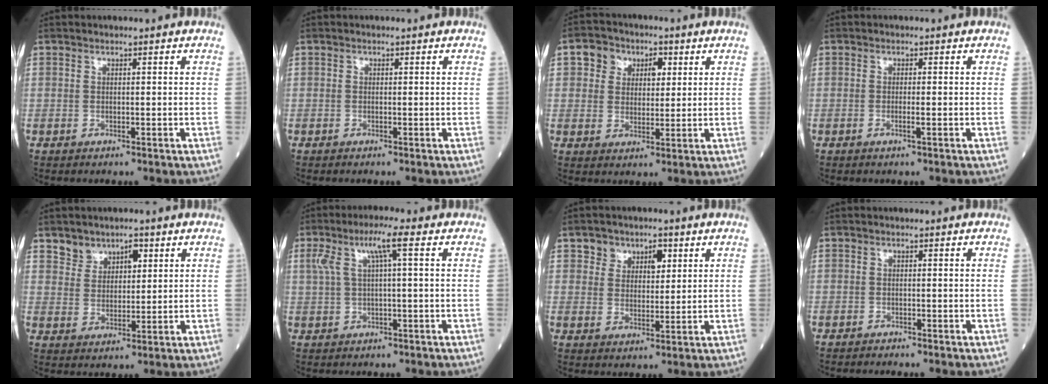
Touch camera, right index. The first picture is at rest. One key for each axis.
{"total": 0.0}
{"total": 6.1, "fx": 2.3, "fy": 4.8, "fz": 3.1, "tx": -0.043, "ty": 0.023, "tz": 0.040}
{"total": 0.9, "fx": -0.3, "fy": -0.2, "fz": 0.8, "tx": -0.018, "ty": 0.000, "tz": -0.004}
{"total": 4.8, "fx": 3.1, "fy": 3.3, "fz": 1.5, "tx": -0.020, "ty": 0.011, "tz": 0.061}
{"total": 4.9, "fx": 1.7, "fy": -0.1, "fz": 4.6, "tx": -0.094, "ty": 0.024, "tz": 0.038}
{"total": 4.9, "fx": 2.6, "fy": 3.5, "fz": 2.2, "tx": -0.026, "ty": 0.011, "tz": 0.045}
{"total": 0.7, "fx": -0.7, "fy": -0.2, "fz": 0.0, "tx": -0.002, "ty": -0.001, "tz": -0.011}